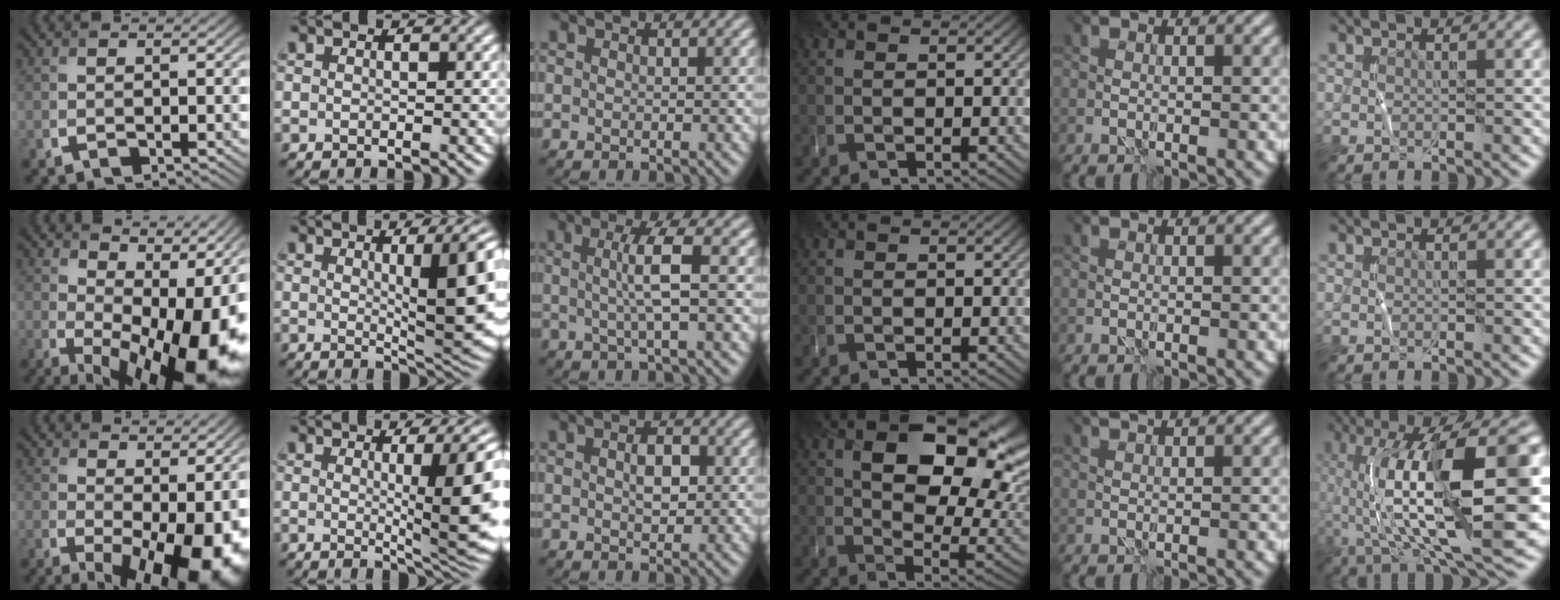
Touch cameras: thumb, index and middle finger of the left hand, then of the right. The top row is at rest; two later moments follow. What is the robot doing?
{"motion": "wrap", "object": "string"}